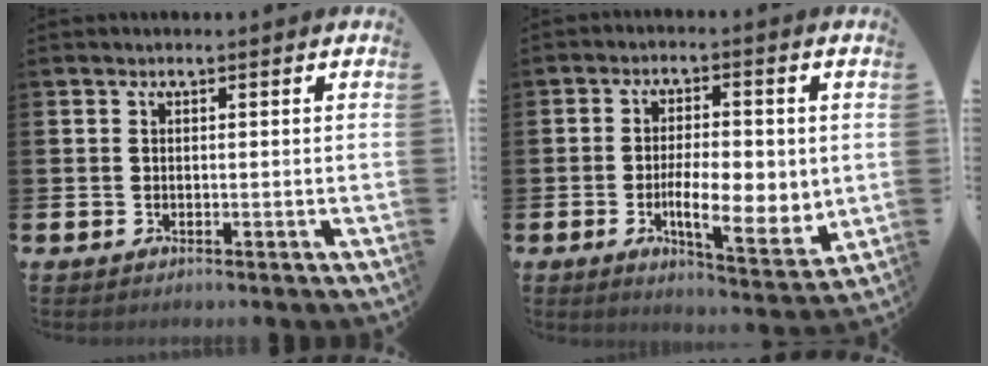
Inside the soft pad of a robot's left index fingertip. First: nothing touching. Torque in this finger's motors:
{"motor_torque": [1.39, 0.74, 0.52, 0.21]}